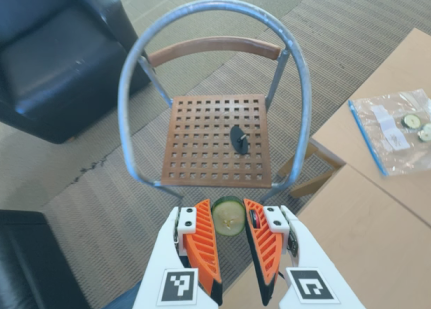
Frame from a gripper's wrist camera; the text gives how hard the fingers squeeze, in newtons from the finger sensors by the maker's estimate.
{"total": 8.8, "left": 9.0, "right": 8.5}